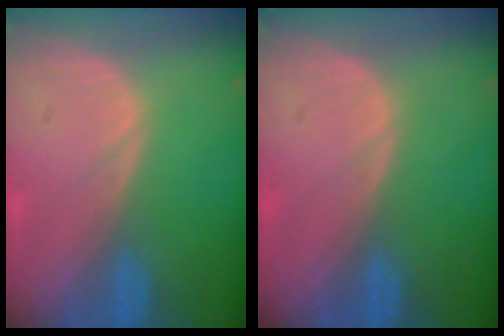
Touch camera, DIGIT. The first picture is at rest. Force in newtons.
{"total": 0.0}